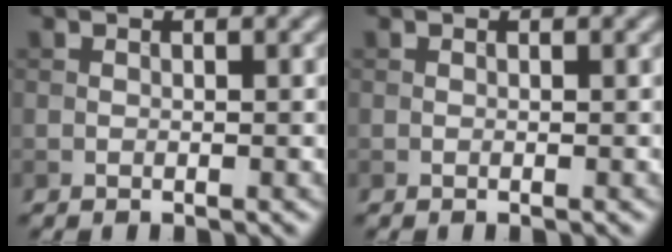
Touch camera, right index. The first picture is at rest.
{"total": 0.0}